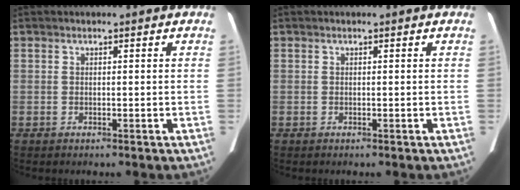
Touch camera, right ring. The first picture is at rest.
{"total": 0.0}